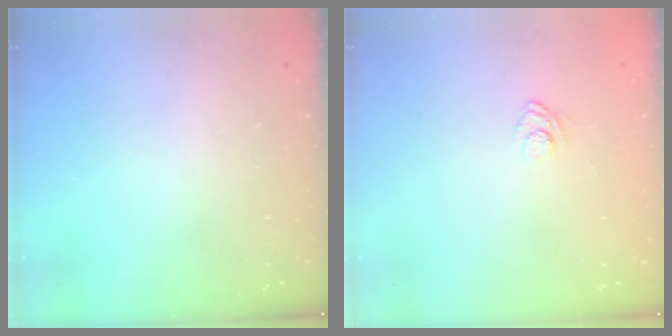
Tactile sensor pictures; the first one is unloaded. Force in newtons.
{"total": 3.3, "press": 3.1, "slide": 1.0}